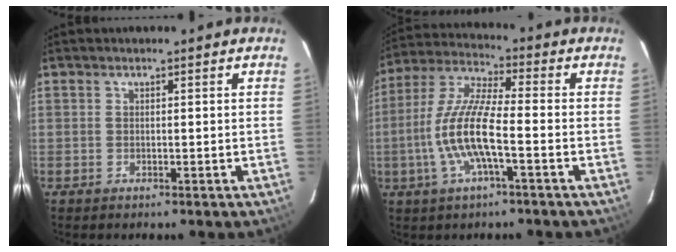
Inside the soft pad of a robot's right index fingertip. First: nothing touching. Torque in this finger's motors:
{"motor_torque": [1.88, -0.26, 1.05, 0.21]}